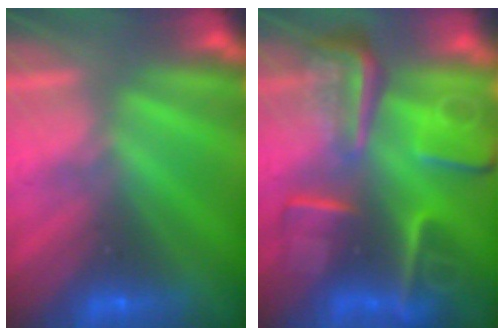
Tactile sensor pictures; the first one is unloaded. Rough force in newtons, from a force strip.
{"total": 8.3}